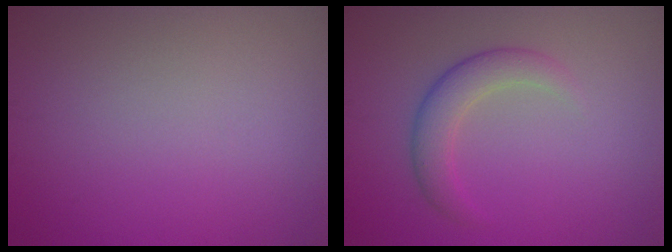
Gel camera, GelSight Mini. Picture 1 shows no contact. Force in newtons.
{"total": 3.0, "press": 3.0, "slide": 0.1}